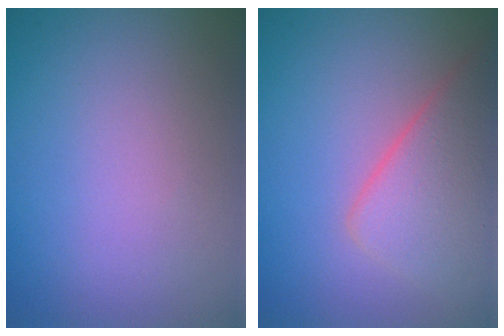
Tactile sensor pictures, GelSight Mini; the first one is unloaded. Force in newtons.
{"total": 5.2, "press": 5.2, "slide": 0.0}